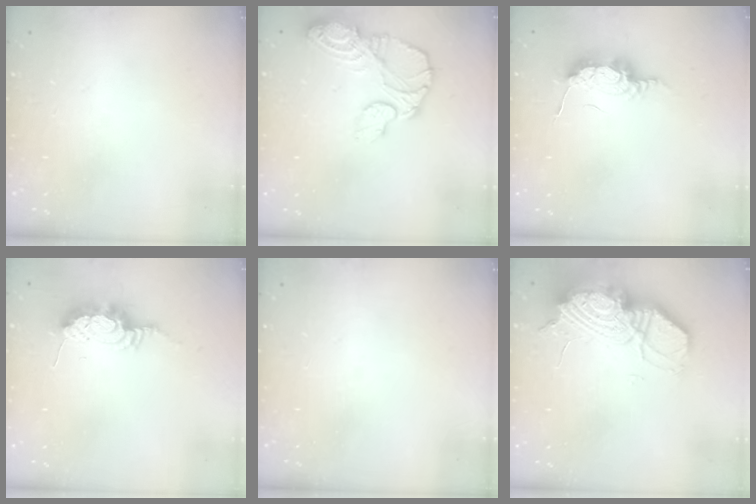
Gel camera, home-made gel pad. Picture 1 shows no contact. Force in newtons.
{"total": 12.0, "press": 11.9, "slide": 1.1}
{"total": 7.4, "press": 7.3, "slide": 0.8}
{"total": 8.9, "press": 8.9, "slide": 0.4}
{"total": 0.0}
{"total": 19.5, "press": 19.4, "slide": 2.1}